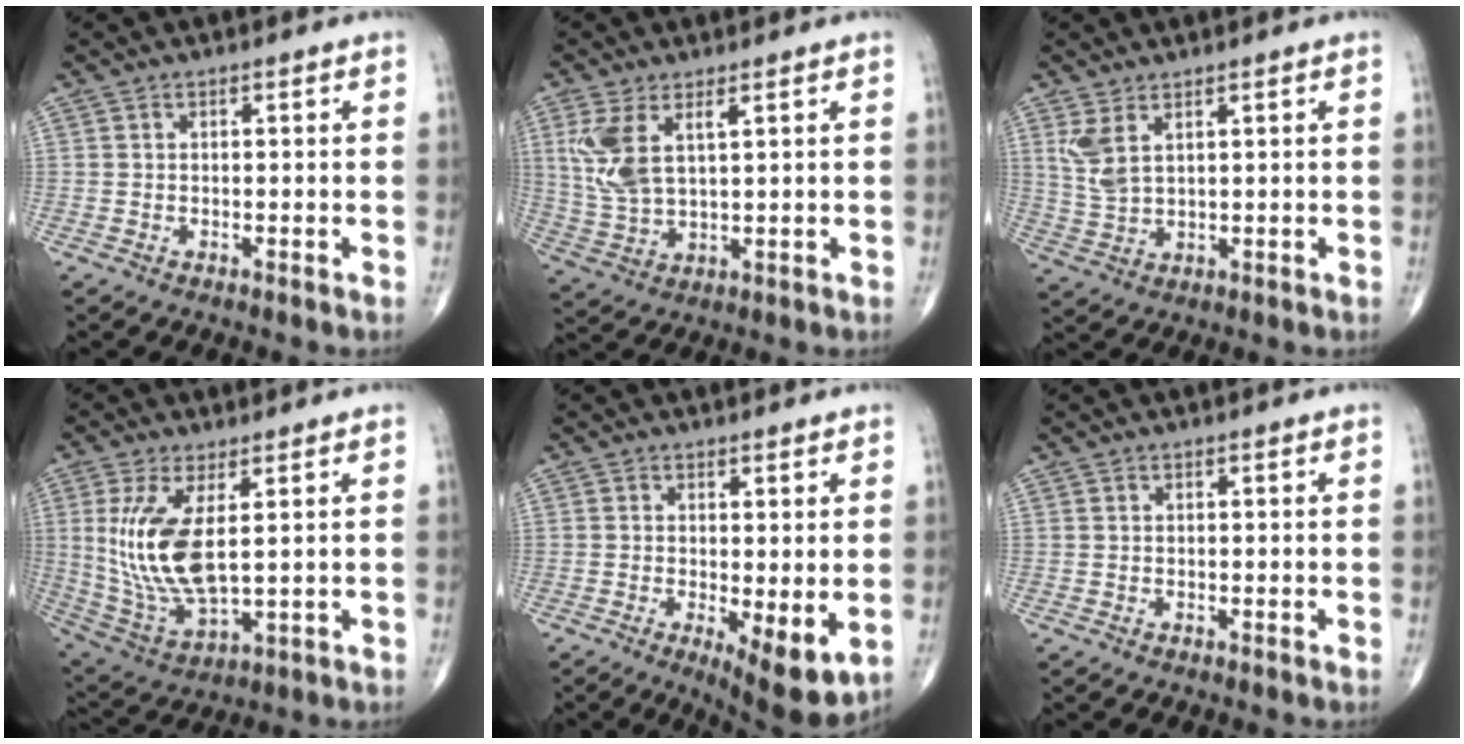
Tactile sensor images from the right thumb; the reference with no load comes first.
{"total": 8.6, "force": [3.2, 3.7, 7.1], "torque": [-0.158, -0.010, 0.075]}
{"total": 5.1, "force": [2.5, 2.2, 4.0], "torque": [-0.090, -0.009, 0.063]}
{"total": 13.9, "force": [2.5, 5.6, 12.4], "torque": [-0.264, -0.024, 0.068]}
{"total": 8.2, "force": [-1.4, 2.8, 7.6], "torque": [-0.110, -0.025, -0.015]}
{"total": 0.0}